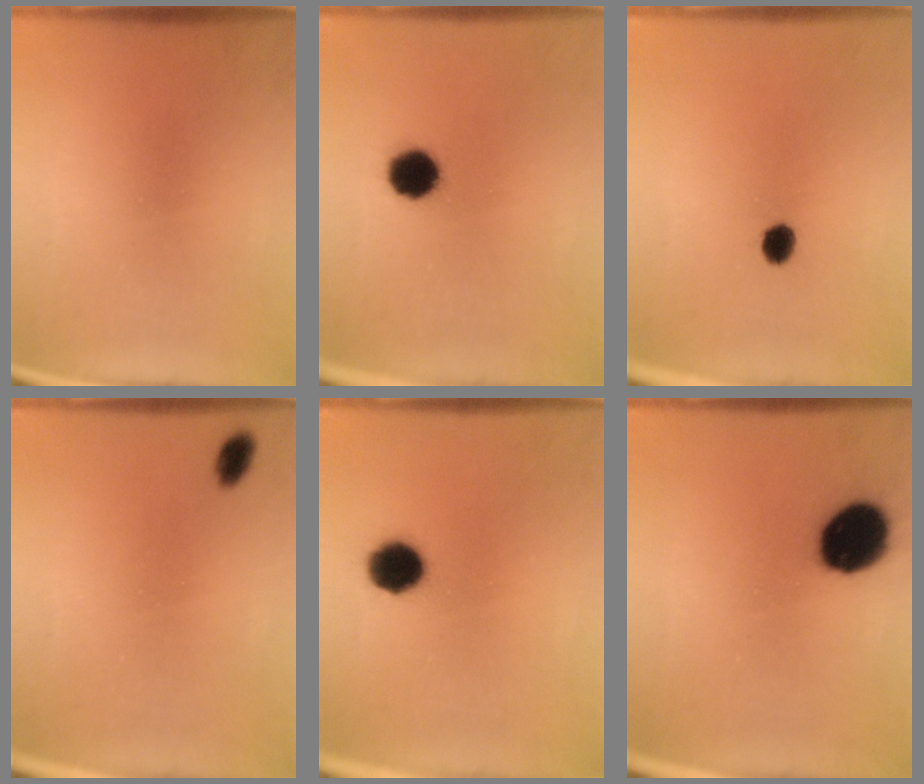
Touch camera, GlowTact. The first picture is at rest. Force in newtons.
{"total": 6.6}
{"total": 3.1}
{"total": 2.2}
{"total": 7.2}
{"total": 14.8}